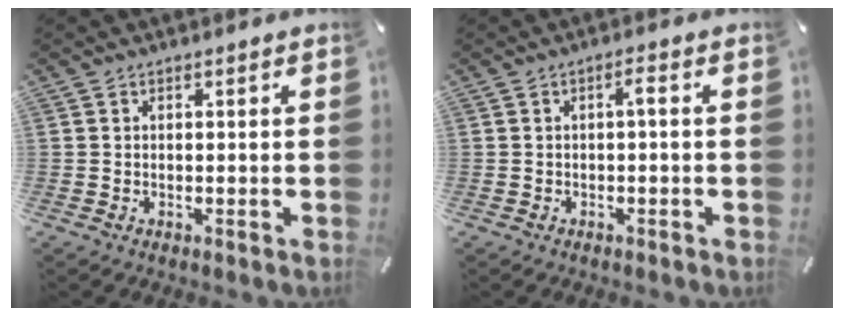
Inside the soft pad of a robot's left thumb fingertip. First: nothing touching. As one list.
[{"total": 2.1, "force": [-0.3, 0.2, 2.1], "torque": [-0.040, 0.004, -0.008]}]